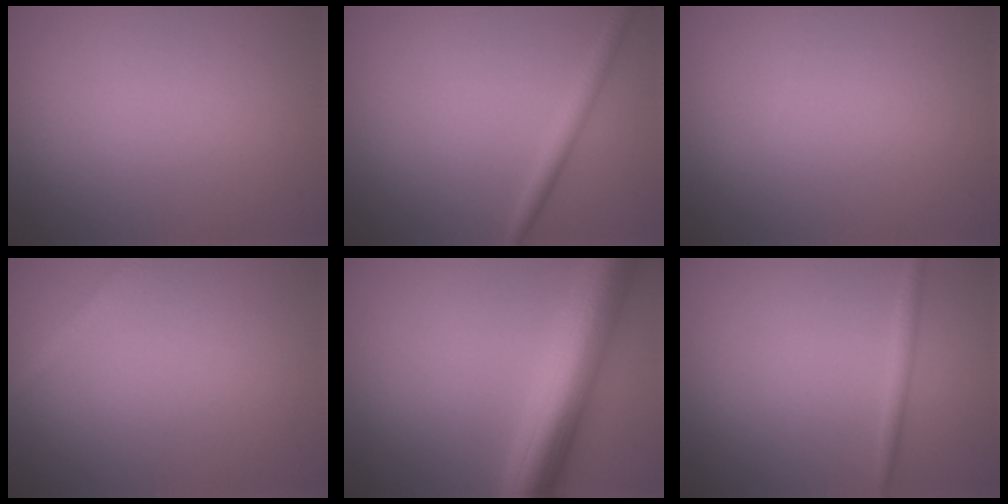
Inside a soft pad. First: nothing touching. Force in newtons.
{"total": 1.8, "press": 1.8, "slide": 0.0}
{"total": 0.0}
{"total": 1.7, "press": 1.7, "slide": 0.1}
{"total": 8.6, "press": 8.6, "slide": 0.5}
{"total": 1.3, "press": 1.3, "slide": 0.1}